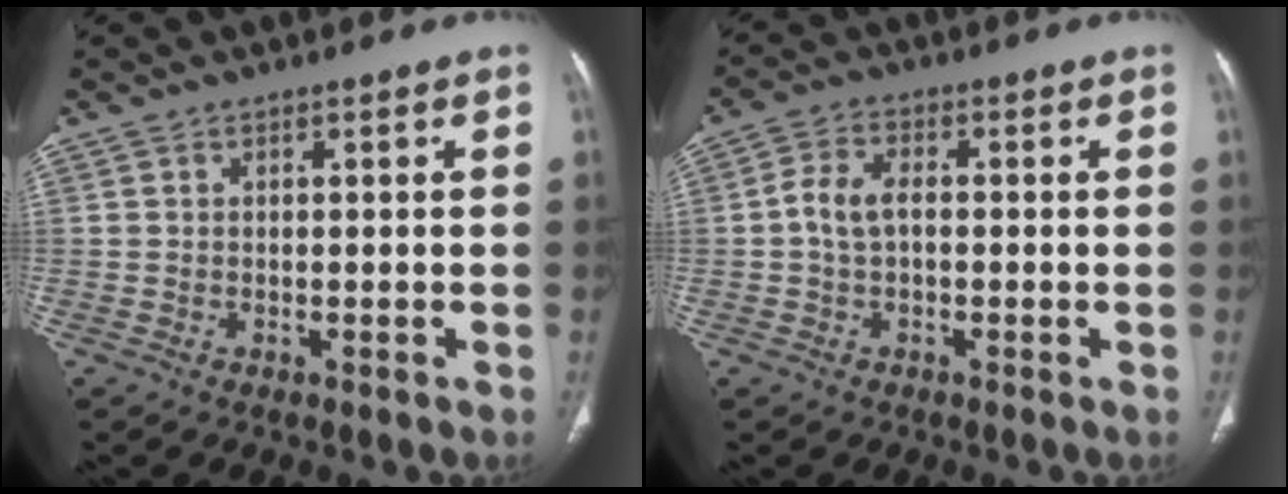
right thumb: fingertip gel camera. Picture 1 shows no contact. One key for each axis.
{"total": 5.1, "fx": -0.2, "fy": 3.1, "fz": 4.0, "tx": -0.080, "ty": 0.017, "tz": -0.010}